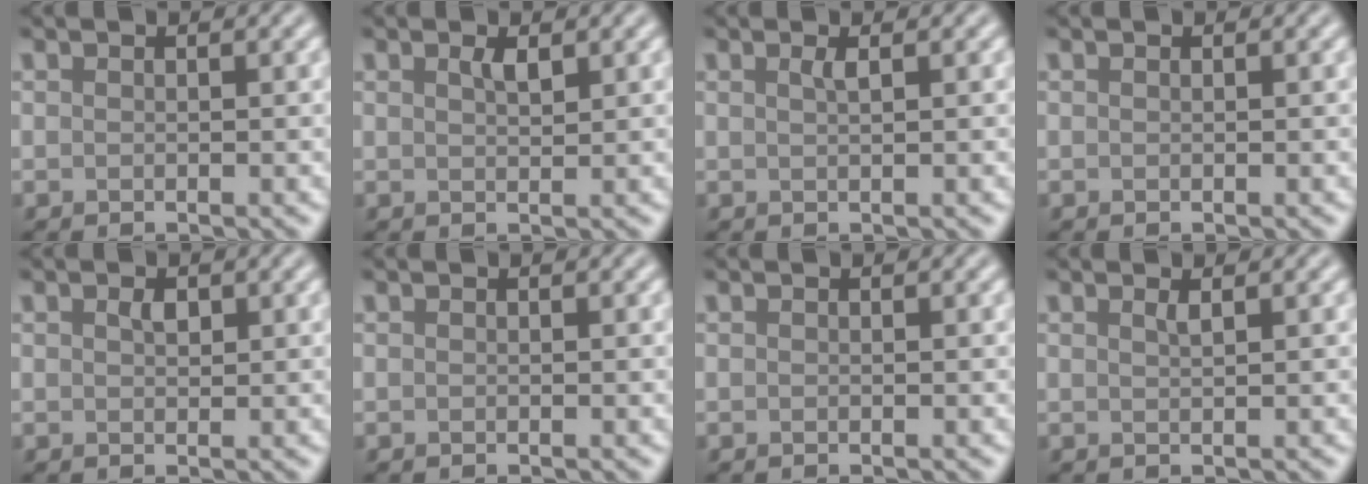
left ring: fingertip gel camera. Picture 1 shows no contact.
{"total": 1.2, "force": [0.7, 0.3, 0.9], "torque": [-0.019, -0.002, 0.013]}
{"total": 1.0, "force": [0.4, 0.3, 0.8], "torque": [-0.011, 0.000, 0.006]}
{"total": 0.0}
{"total": 1.0, "force": [0.5, 0.6, 0.7], "torque": [-0.014, 0.000, 0.008]}
{"total": 0.0}
{"total": 0.0}
{"total": 0.8, "force": [0.5, 0.2, 0.6], "torque": [-0.005, 0.000, 0.008]}